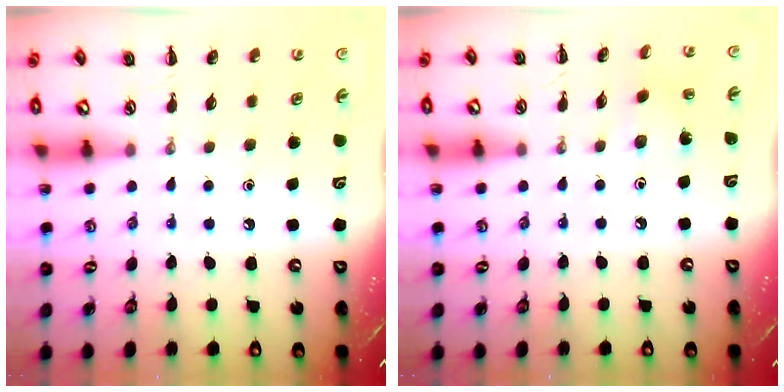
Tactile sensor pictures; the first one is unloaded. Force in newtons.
{"total": 2.5, "press": 2.4, "slide": 0.8}